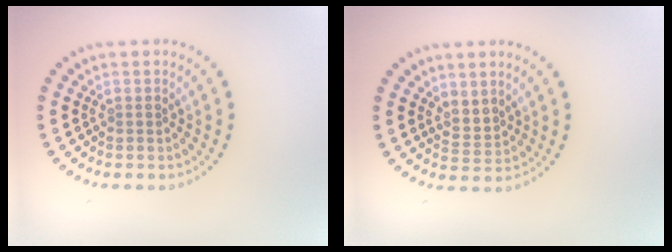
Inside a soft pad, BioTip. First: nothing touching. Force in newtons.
{"total": 1.7, "press": 1.4, "slide": 1.0}